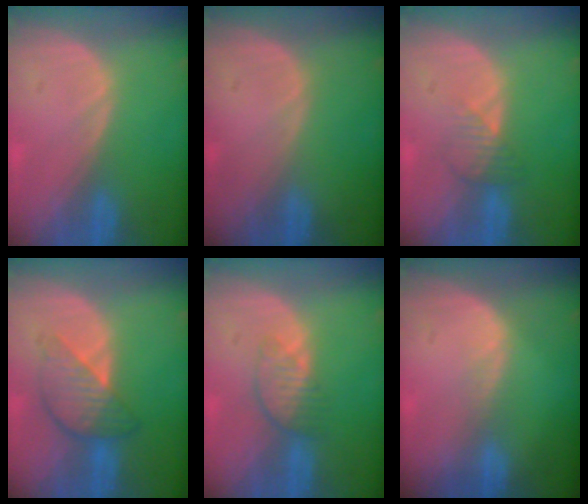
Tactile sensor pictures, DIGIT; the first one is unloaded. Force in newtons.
{"total": 0.0}
{"total": 2.7, "press": 2.7, "slide": 0.3}
{"total": 5.6, "press": 5.6, "slide": 0.3}
{"total": 3.9, "press": 3.4, "slide": 1.8}
{"total": 1.5, "press": 1.0, "slide": 1.1}